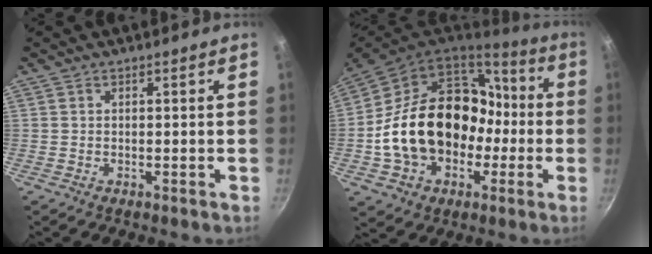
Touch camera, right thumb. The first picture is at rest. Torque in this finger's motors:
{"motor_torque": [-0.49, 2.14, 1.77, -0.99, 0.77]}